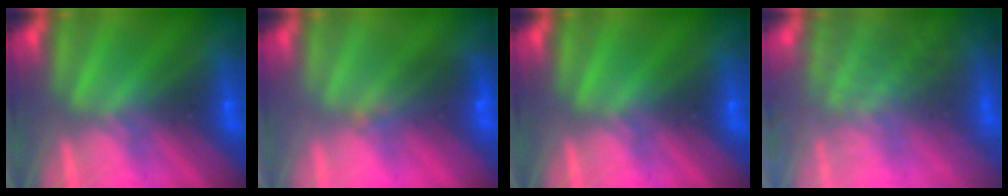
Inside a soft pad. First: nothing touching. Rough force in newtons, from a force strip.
{"total": 4.1}
{"total": 0.0}
{"total": 7.3}